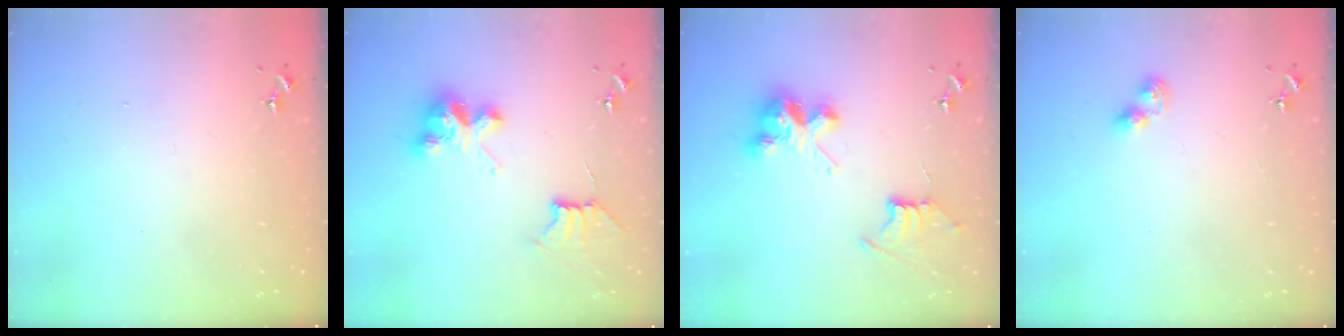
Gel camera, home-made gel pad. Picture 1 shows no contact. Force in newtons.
{"total": 9.0, "press": 9.0, "slide": 0.6}
{"total": 9.5, "press": 9.5, "slide": 0.7}
{"total": 5.5, "press": 5.4, "slide": 0.7}